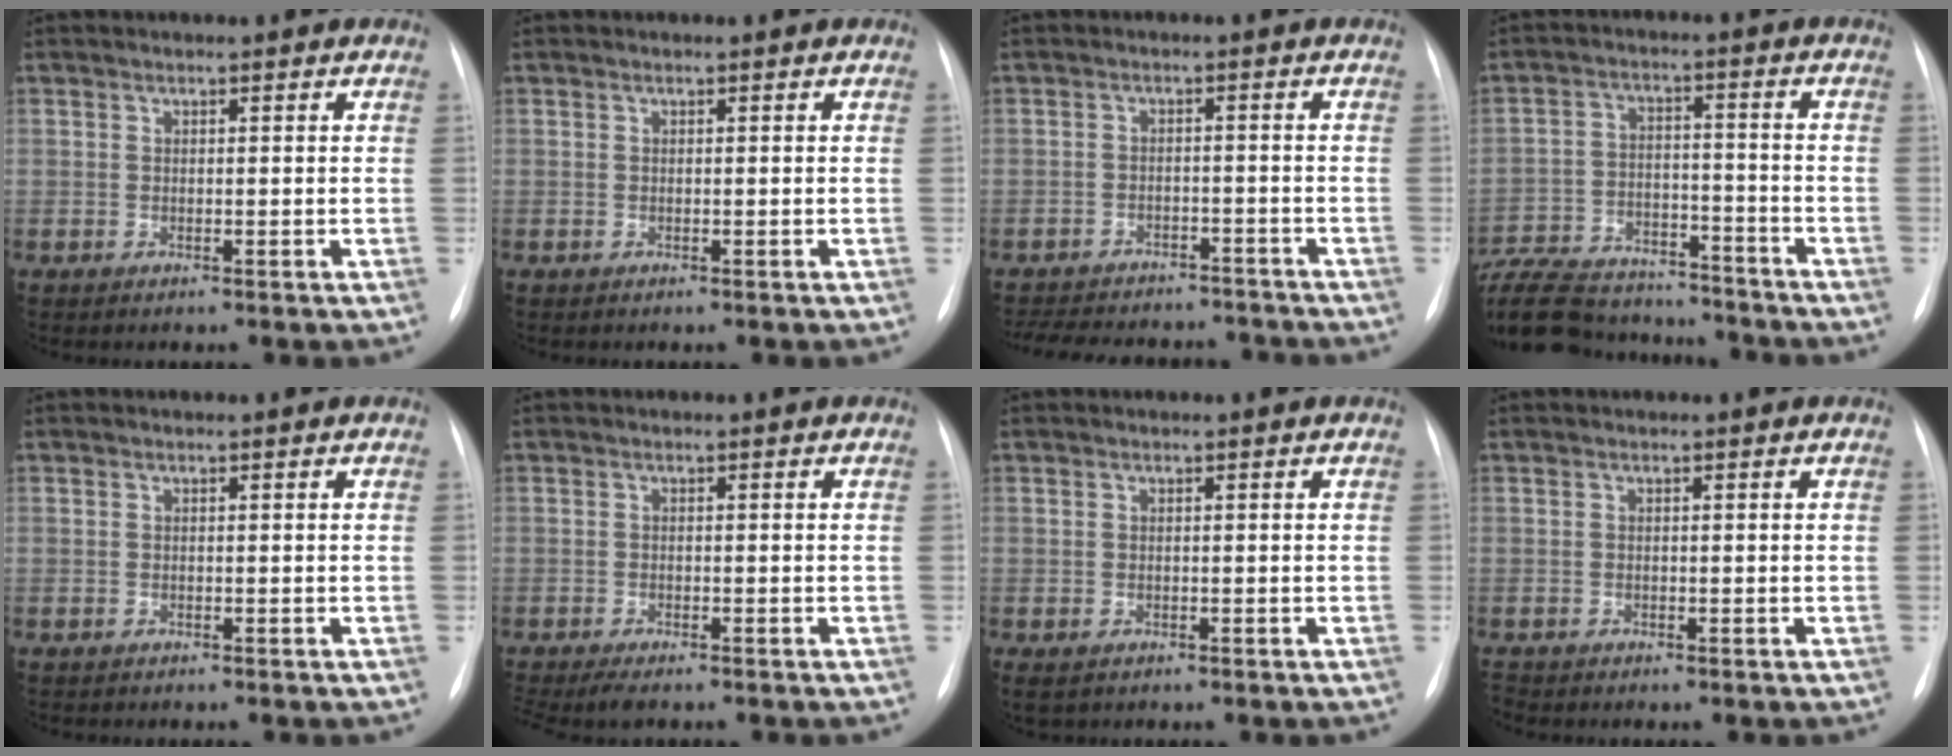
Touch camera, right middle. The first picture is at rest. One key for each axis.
{"total": 0.0}
{"total": 16.5, "fx": -14.7, "fy": 5.6, "fz": 5.1, "tx": -0.127, "ty": -0.002, "tz": -0.187}
{"total": 23.5, "fx": -20.6, "fy": 7.0, "fz": 8.7, "tx": -0.223, "ty": -0.019, "tz": -0.313}
{"total": 0.0}
{"total": 4.2, "fx": -3.3, "fy": 0.9, "fz": 2.5, "tx": -0.041, "ty": -0.012, "tz": -0.049}
{"total": 1.4, "fx": -0.7, "fy": 1.0, "fz": 0.8, "tx": -0.011, "ty": -0.001, "tz": -0.004}
{"total": 0.5, "fx": -0.5, "fy": 0.1, "fz": 0.0, "tx": 0.001, "ty": -0.001, "tz": -0.011}